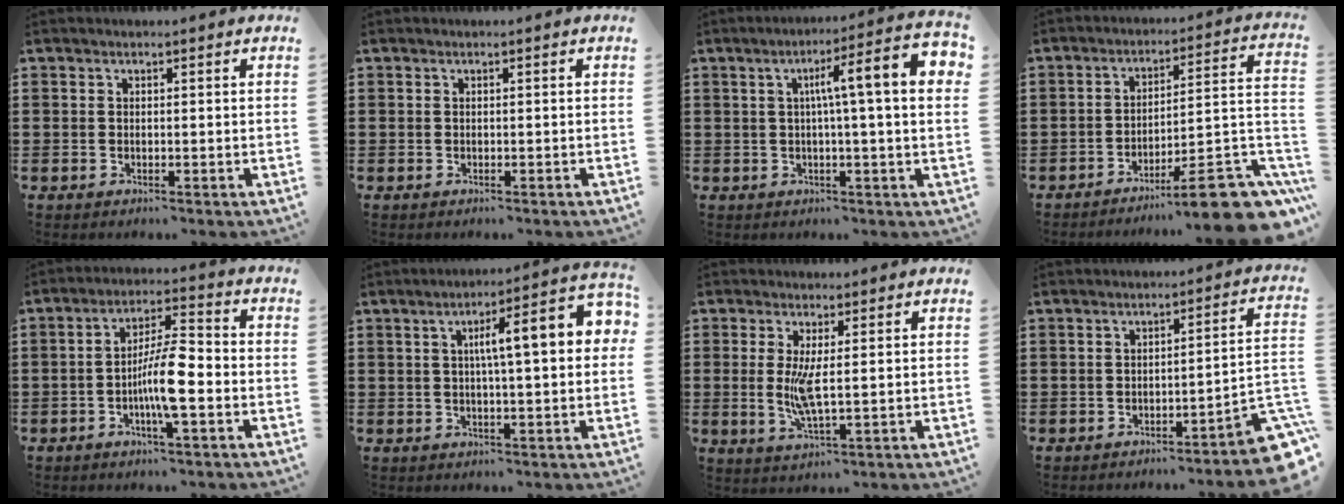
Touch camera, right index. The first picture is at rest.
{"total": 0.0}
{"total": 8.9, "force": [1.3, 0.3, 8.8], "torque": [-0.147, -0.007, 0.014]}
{"total": 10.2, "force": [-7.5, 1.2, 6.7], "torque": [-0.086, 0.006, -0.138]}
{"total": 8.4, "force": [-2.2, 1.7, 7.9], "torque": [-0.154, -0.002, -0.045]}
{"total": 9.1, "force": [1.6, 1.5, 8.9], "torque": [-0.143, -0.003, 0.017]}
{"total": 5.3, "force": [0.5, 0.9, 5.2], "torque": [-0.104, -0.015, 0.001]}
{"total": 4.2, "force": [-3.0, 0.1, 3.0], "torque": [-0.046, -0.024, -0.061]}